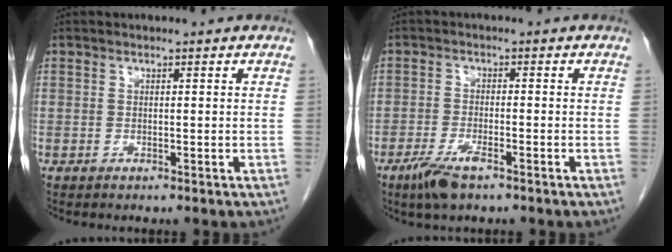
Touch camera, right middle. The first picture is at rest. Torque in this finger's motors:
{"motor_torque": [1.01, -0.81, 0.28, 0.09]}